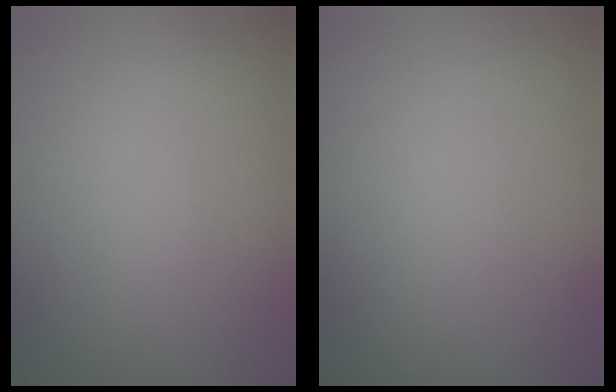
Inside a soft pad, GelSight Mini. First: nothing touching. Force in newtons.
{"total": 0.0}